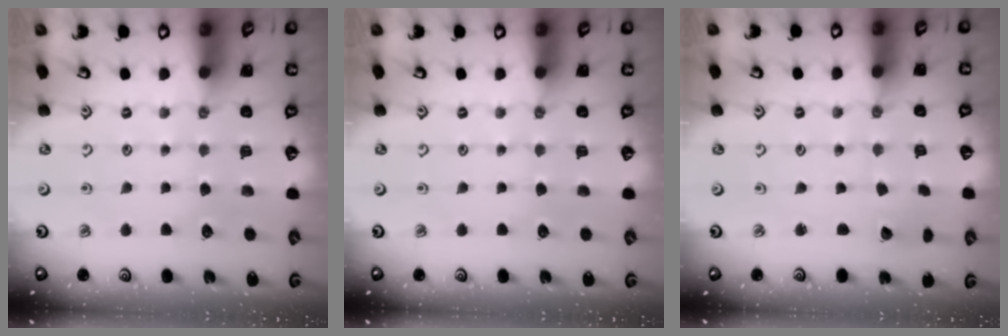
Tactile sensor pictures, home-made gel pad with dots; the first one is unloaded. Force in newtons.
{"total": 0.0}
{"total": 1.7, "press": 1.7, "slide": 0.1}